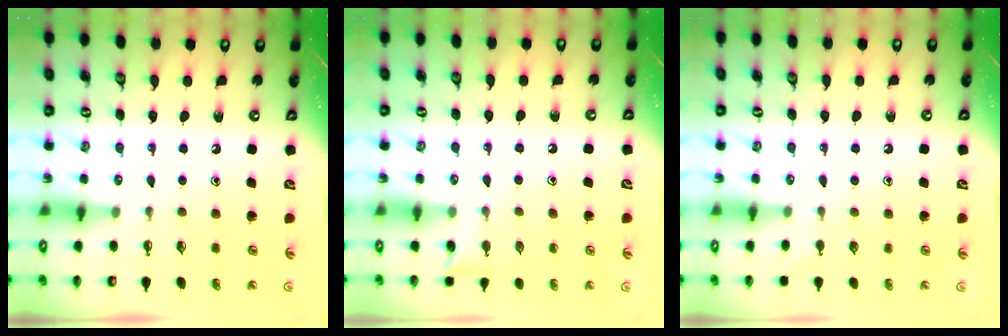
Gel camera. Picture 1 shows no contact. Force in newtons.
{"total": 6.8, "press": 6.8, "slide": 0.6}
{"total": 2.6, "press": 2.6, "slide": 0.3}